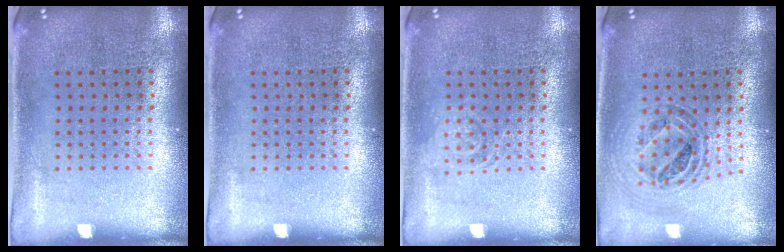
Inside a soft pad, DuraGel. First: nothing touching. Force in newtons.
{"total": 0.0}
{"total": 1.4, "press": 1.4, "slide": 0.2}
{"total": 1.0, "press": 1.0, "slide": 0.1}